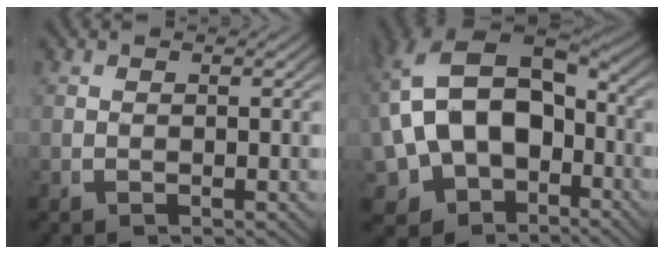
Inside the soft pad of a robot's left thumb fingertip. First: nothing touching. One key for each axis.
{"total": 17.0, "fx": -1.7, "fy": 13.0, "fz": 10.7, "tx": -0.252, "ty": -0.069, "tz": -0.003}